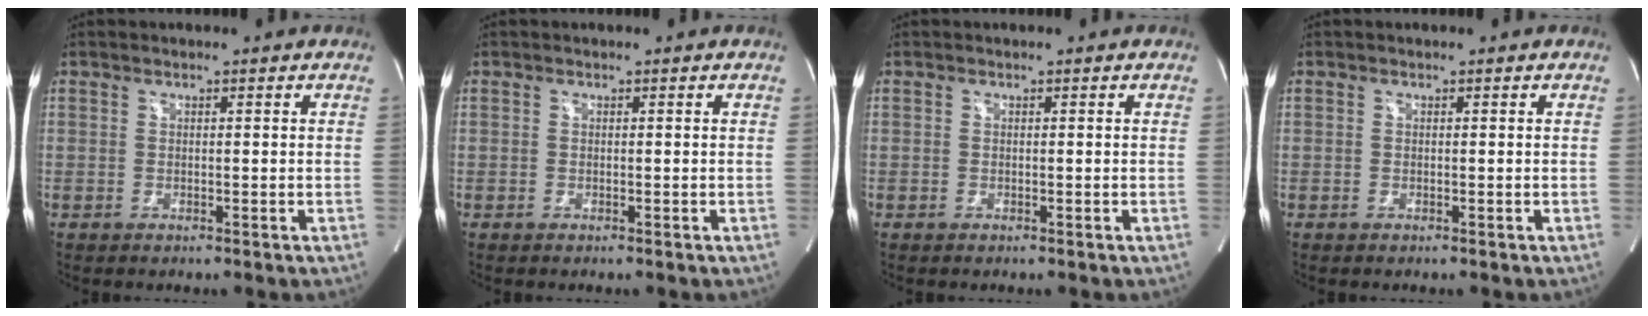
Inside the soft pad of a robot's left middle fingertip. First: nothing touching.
{"total": 0.0}
{"total": 0.0}
{"total": 0.0}